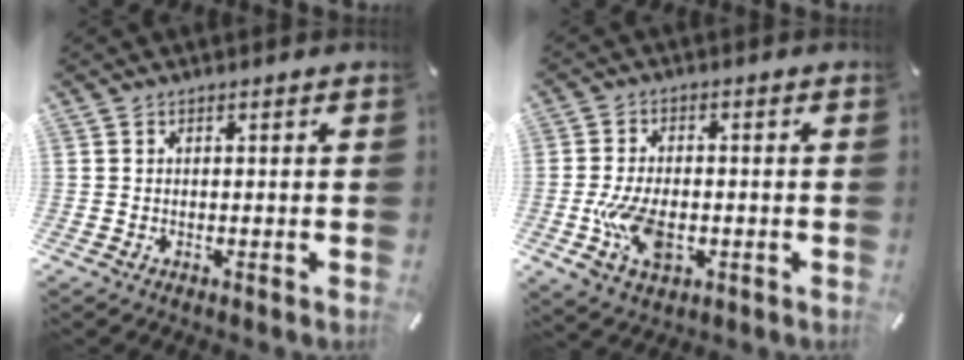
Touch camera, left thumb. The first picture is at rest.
{"total": 10.3, "force": [-2.3, 6.3, 7.9], "torque": [-0.170, 0.001, -0.036]}